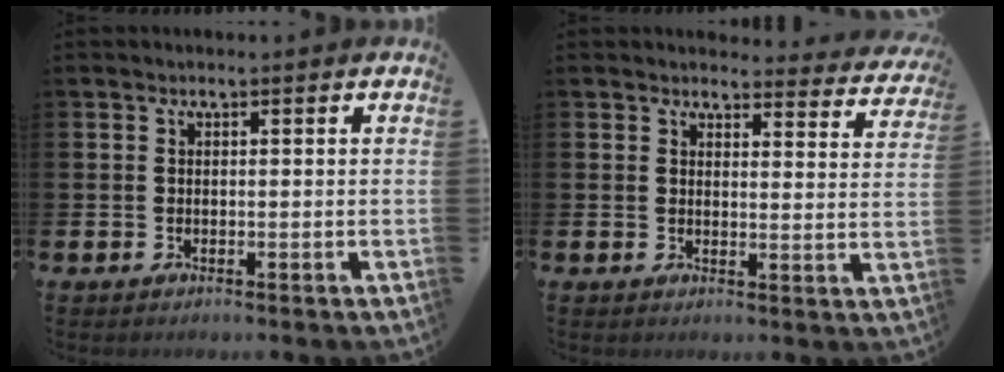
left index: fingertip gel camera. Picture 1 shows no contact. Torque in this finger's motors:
{"motor_torque": [1.07, -1.07, 0.32, 0.01]}